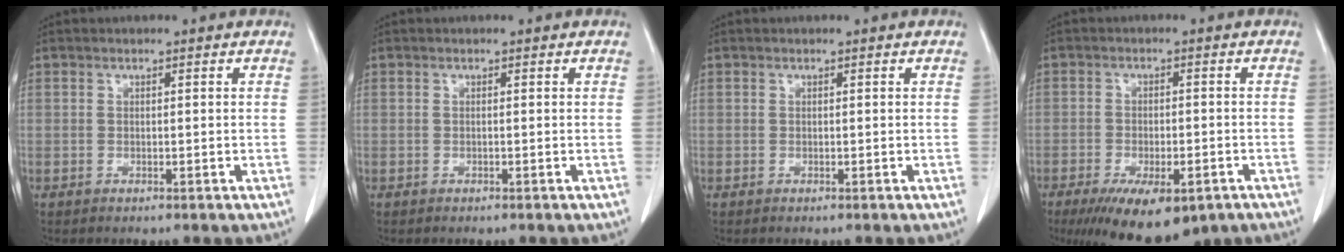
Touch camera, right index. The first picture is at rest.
{"total": 0.0}
{"total": 0.0}
{"total": 12.3, "force": [-7.9, 4.9, 8.1], "torque": [-0.124, -0.010, -0.112]}